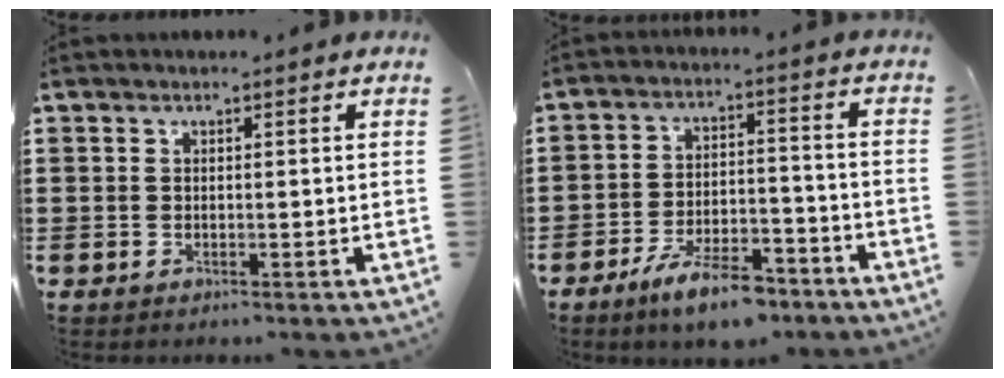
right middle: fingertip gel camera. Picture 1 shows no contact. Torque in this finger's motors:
{"motor_torque": [1.90, -0.24, 0.08, 0.07]}